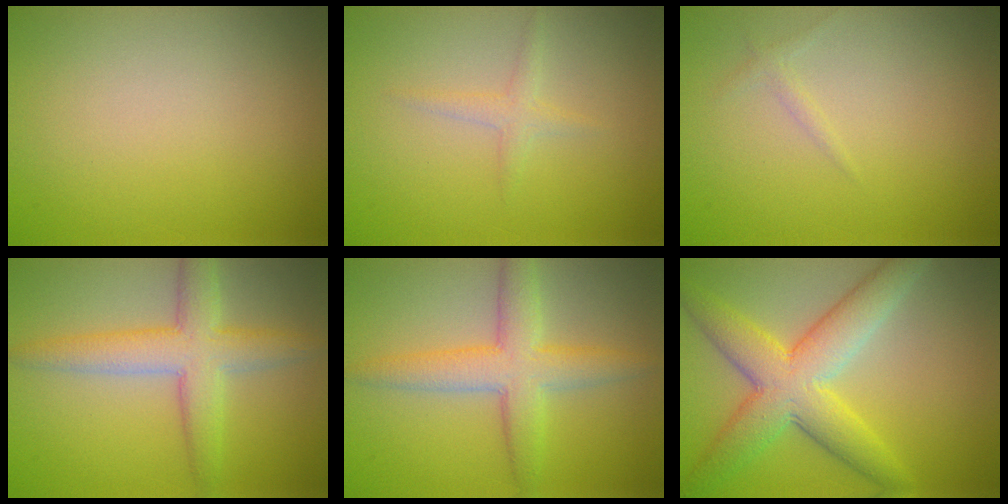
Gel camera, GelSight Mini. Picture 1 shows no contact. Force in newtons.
{"total": 1.3, "press": 1.3, "slide": 0.0}
{"total": 0.6, "press": 0.6, "slide": 0.1}
{"total": 5.0, "press": 5.0, "slide": 0.2}
{"total": 5.0, "press": 5.0, "slide": 0.1}
{"total": 7.3, "press": 7.3, "slide": 0.3}